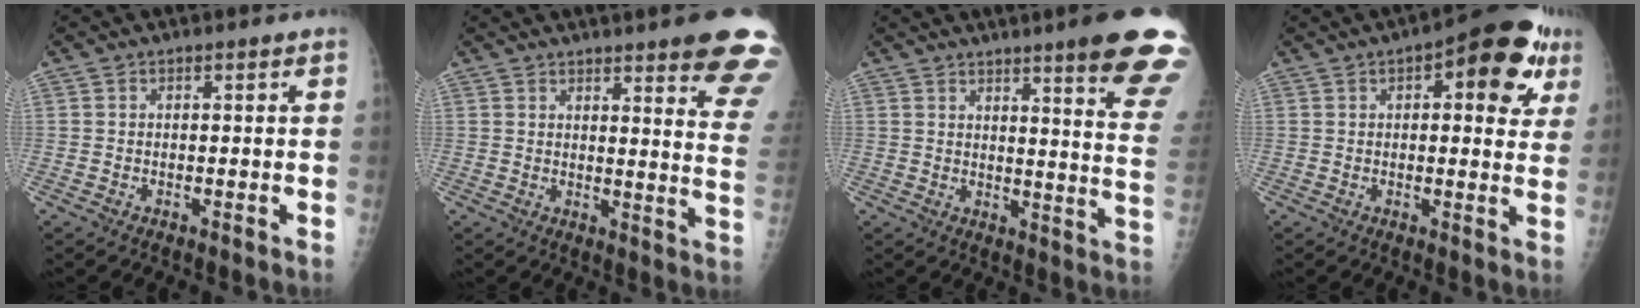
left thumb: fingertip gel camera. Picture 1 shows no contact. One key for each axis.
{"total": 16.8, "fx": 11.6, "fy": 2.4, "fz": 11.9, "tx": -0.124, "ty": -0.061, "tz": 0.127}
{"total": 18.4, "fx": 12.5, "fy": 1.4, "fz": 13.4, "tx": -0.149, "ty": -0.070, "tz": 0.147}
{"total": 15.0, "fx": 6.2, "fy": 6.2, "fz": 12.2, "tx": -0.116, "ty": -0.004, "tz": 0.068}